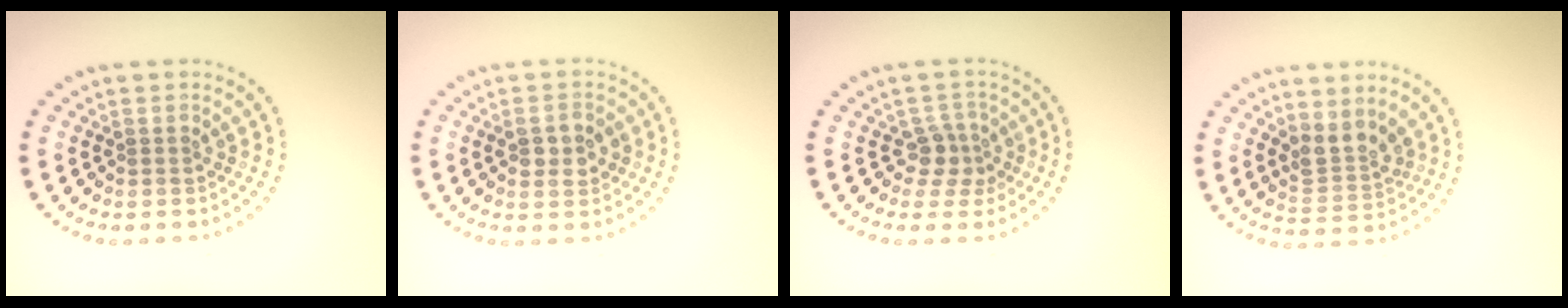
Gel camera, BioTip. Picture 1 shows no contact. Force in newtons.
{"total": 2.2, "press": 2.2, "slide": 0.1}
{"total": 2.3, "press": 1.8, "slide": 1.5}
{"total": 2.5, "press": 1.9, "slide": 1.6}